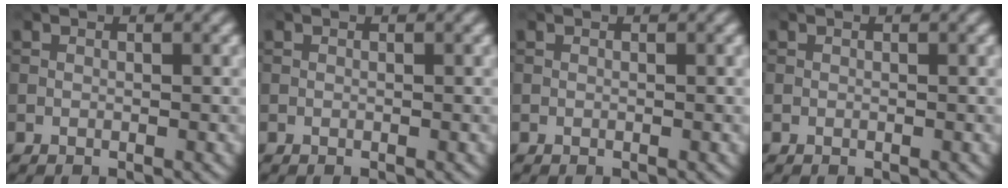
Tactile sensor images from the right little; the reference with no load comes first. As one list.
[{"total": 0.0}, {"total": 0.0}, {"total": 0.0}]